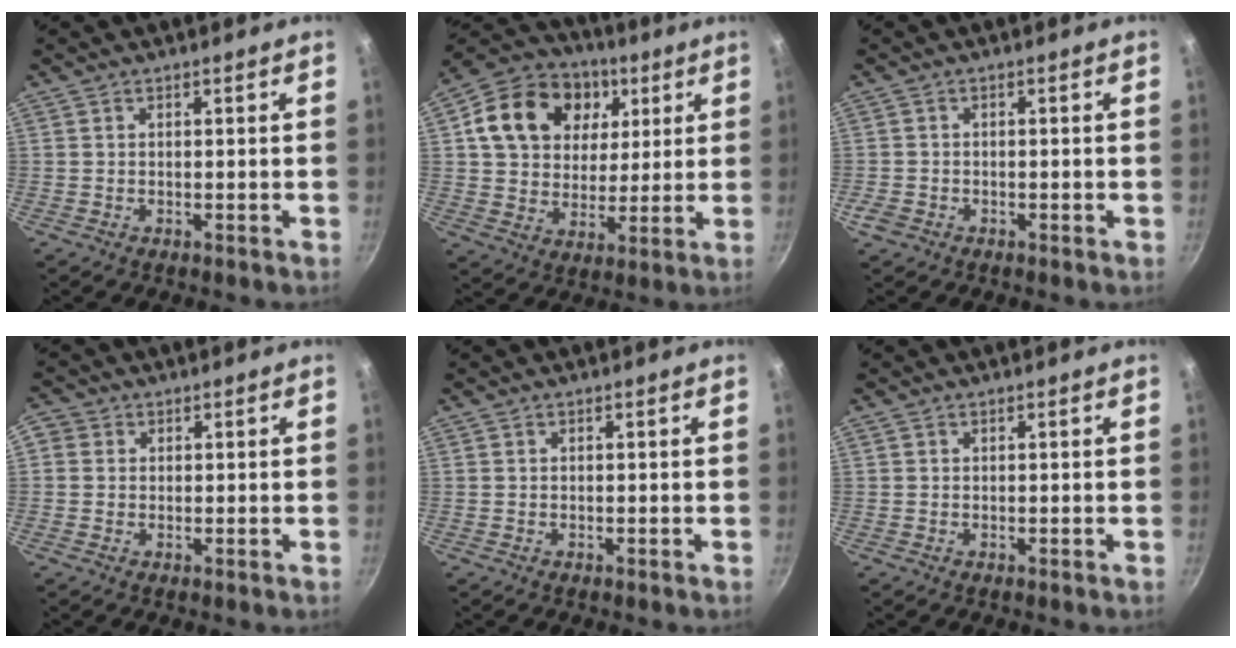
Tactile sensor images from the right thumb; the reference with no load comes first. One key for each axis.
{"total": 19.5, "fx": 6.1, "fy": 15.2, "fz": 10.5, "tx": -0.165, "ty": 0.008, "tz": 0.097}
{"total": 2.3, "fx": -1.1, "fy": 1.7, "fz": 1.2, "tx": -0.026, "ty": 0.005, "tz": -0.022}
{"total": 2.7, "fx": 0.3, "fy": 2.5, "fz": 0.7, "tx": 0.006, "ty": 0.000, "tz": -0.004}
{"total": 0.0}
{"total": 0.0}